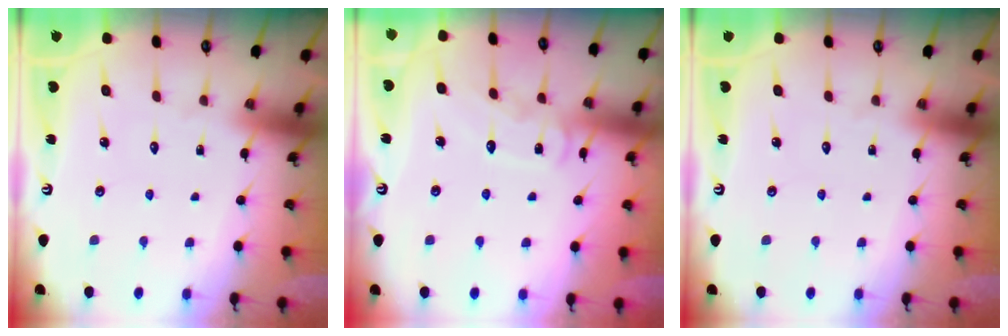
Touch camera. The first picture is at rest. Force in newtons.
{"total": 9.3, "press": 9.3, "slide": 0.7}
{"total": 0.0}